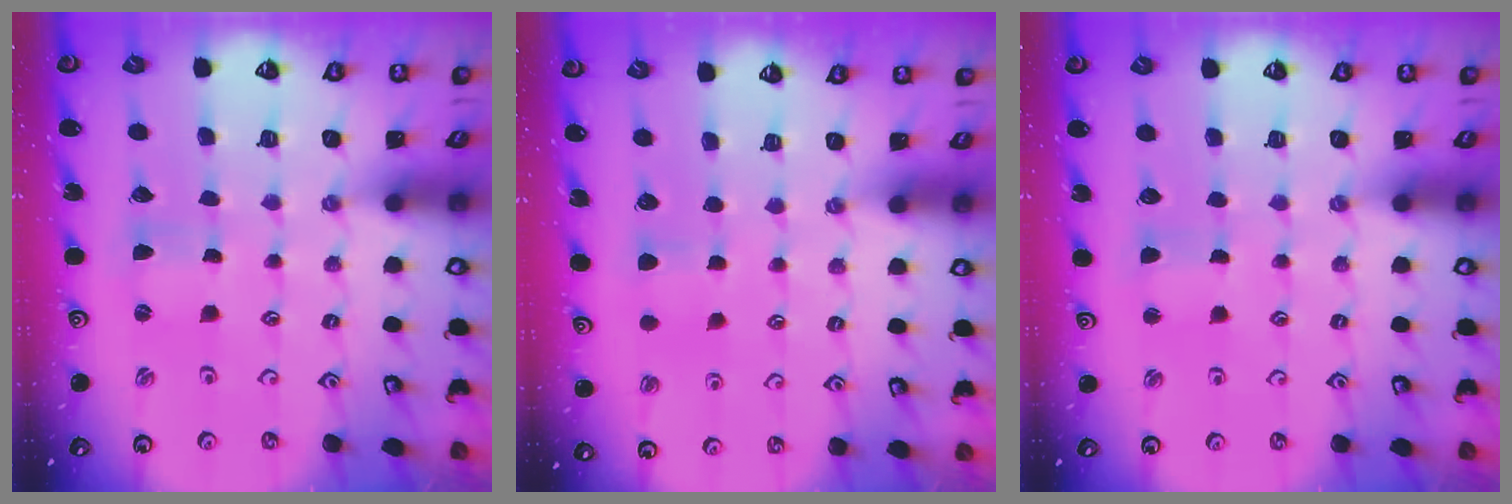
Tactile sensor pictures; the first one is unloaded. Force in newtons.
{"total": 5.2, "press": 5.2, "slide": 0.8}
{"total": 1.9, "press": 1.9, "slide": 0.2}